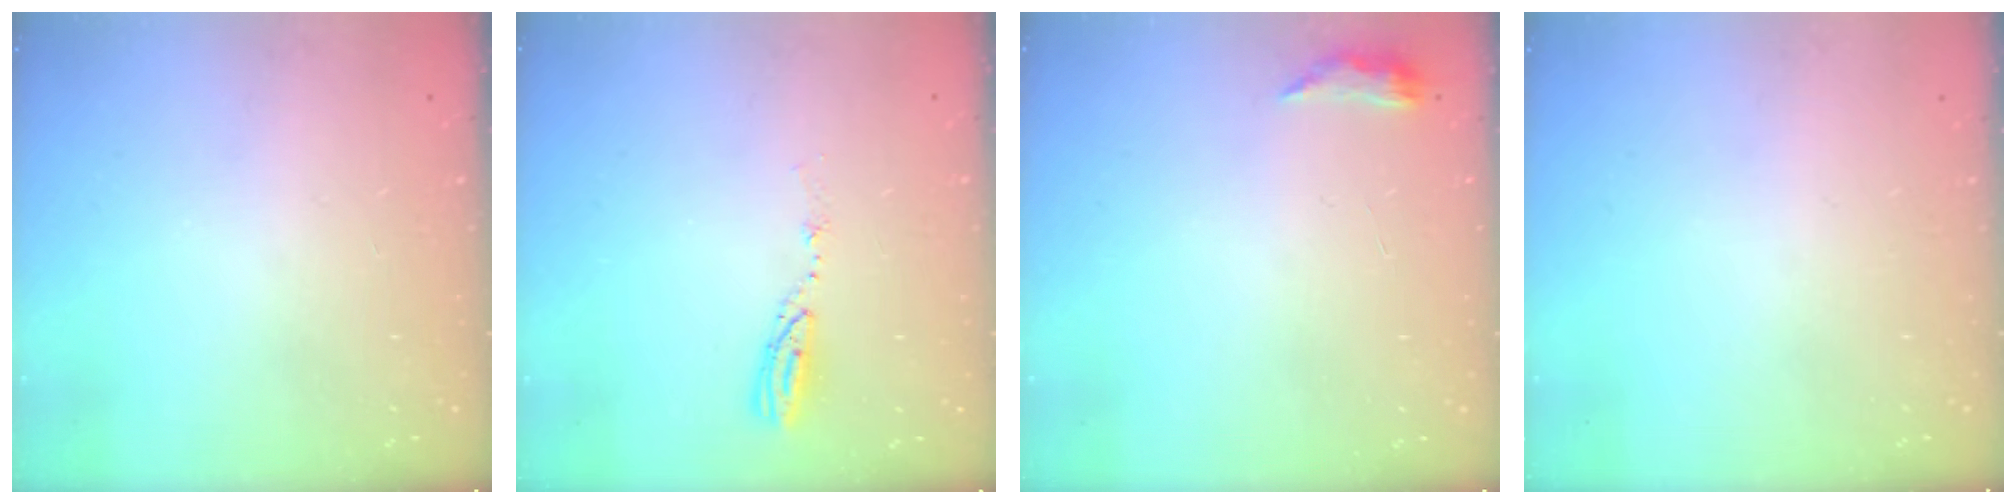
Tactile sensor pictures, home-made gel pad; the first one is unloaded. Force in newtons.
{"total": 4.8, "press": 4.8, "slide": 0.2}
{"total": 4.6, "press": 4.5, "slide": 0.8}
{"total": 0.0}